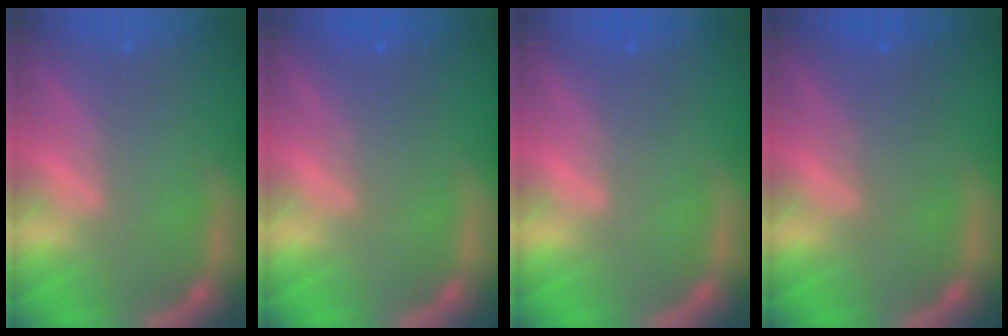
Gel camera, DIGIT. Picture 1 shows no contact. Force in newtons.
{"total": 2.5}
{"total": 1.5}
{"total": 2.5}